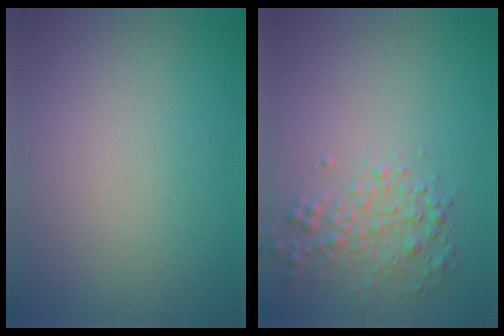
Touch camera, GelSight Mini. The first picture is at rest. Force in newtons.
{"total": 2.5, "press": 2.5, "slide": 0.1}